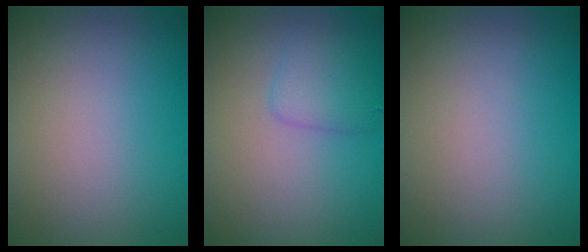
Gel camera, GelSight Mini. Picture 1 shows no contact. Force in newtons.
{"total": 2.2, "press": 2.2, "slide": 0.1}
{"total": 0.0}